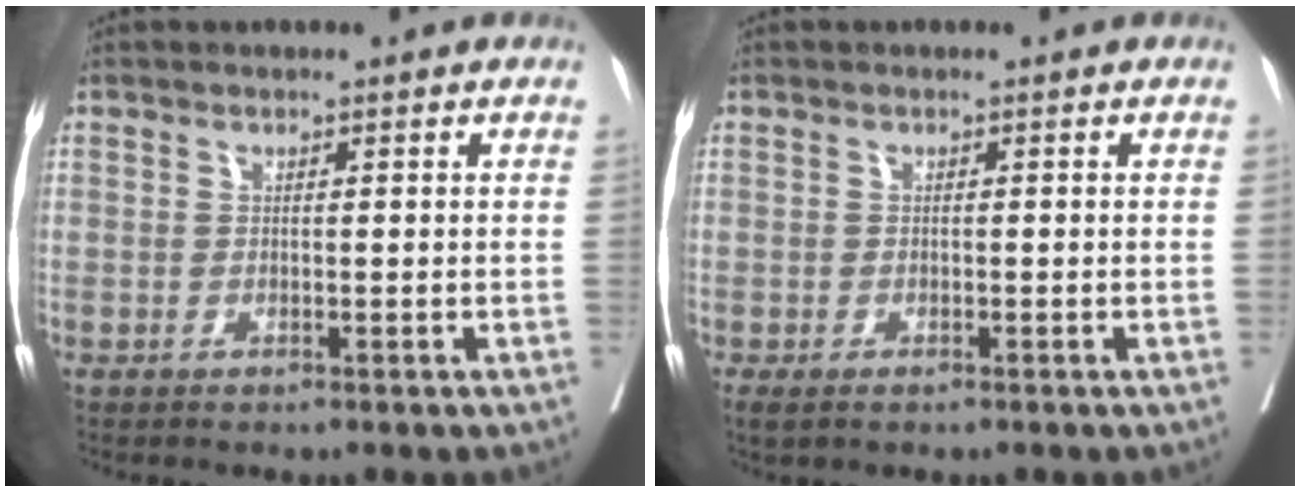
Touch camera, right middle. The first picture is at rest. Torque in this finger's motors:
{"motor_torque": [-0.23, -0.05, 0.04, 0.02]}